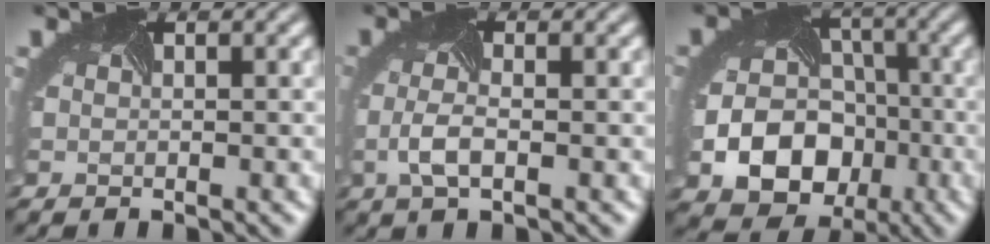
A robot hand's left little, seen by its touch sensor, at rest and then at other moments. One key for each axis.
{"total": 2.4, "fx": -0.8, "fy": 0.9, "fz": 2.0, "tx": -0.056, "ty": -0.005, "tz": -0.016}
{"total": 10.2, "fx": -3.5, "fy": 8.3, "fz": 4.9, "tx": -0.079, "ty": -0.033, "tz": -0.064}